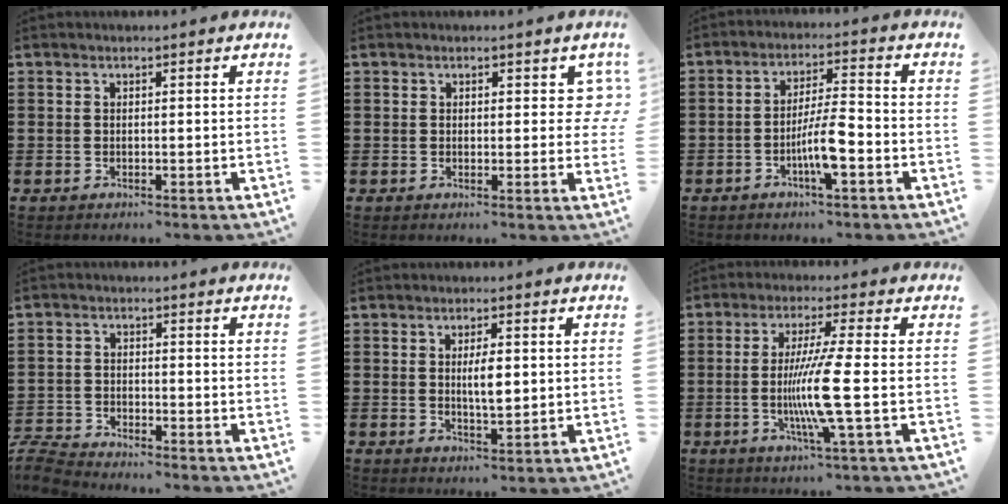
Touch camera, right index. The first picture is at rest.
{"total": 4.0, "force": [1.6, 2.4, 2.7], "torque": [-0.029, -0.001, 0.021]}
{"total": 6.8, "force": [-2.6, 1.1, 6.1], "torque": [-0.122, -0.003, -0.053]}
{"total": 3.7, "force": [-3.7, 0.2, 0.4], "torque": [-0.025, -0.006, -0.080]}
{"total": 4.5, "force": [0.4, 1.3, 4.2], "torque": [-0.071, -0.001, 0.003]}
{"total": 9.4, "force": [-1.7, -0.5, 9.2], "torque": [-0.187, -0.026, -0.040]}